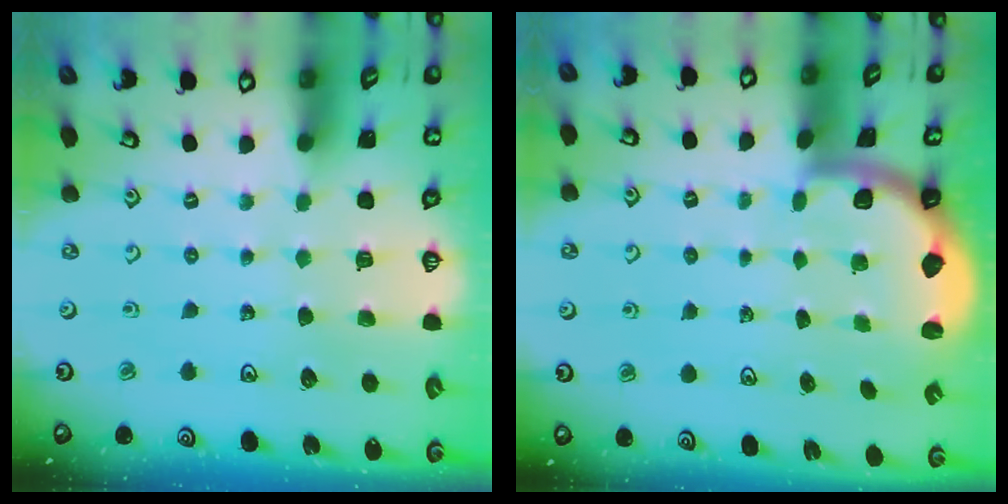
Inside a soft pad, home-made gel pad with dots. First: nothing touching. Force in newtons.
{"total": 2.0, "press": 2.0, "slide": 0.5}